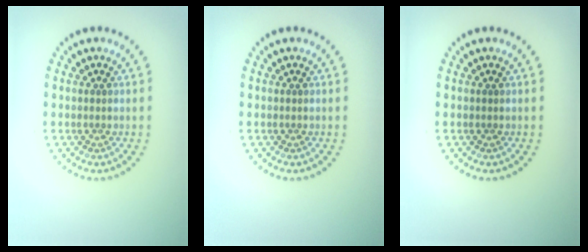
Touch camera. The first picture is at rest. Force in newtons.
{"total": 0.0}
{"total": 0.0}